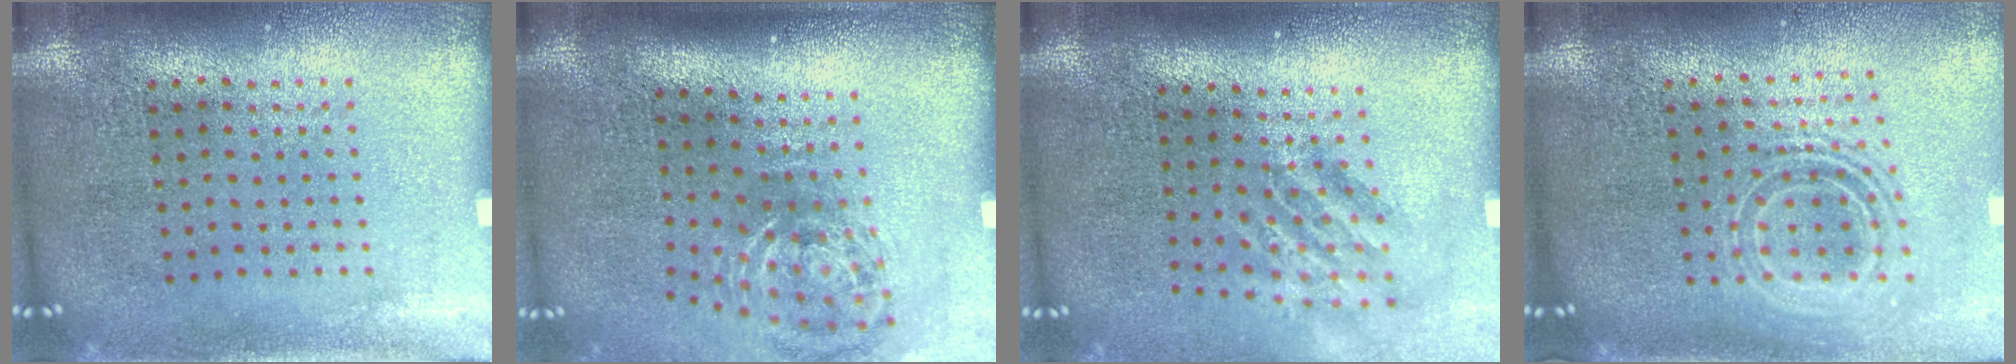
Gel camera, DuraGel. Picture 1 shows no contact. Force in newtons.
{"total": 1.7, "press": 1.2, "slide": 1.2}
{"total": 1.7, "press": 1.2, "slide": 1.2}
{"total": 2.0, "press": 1.5, "slide": 1.4}